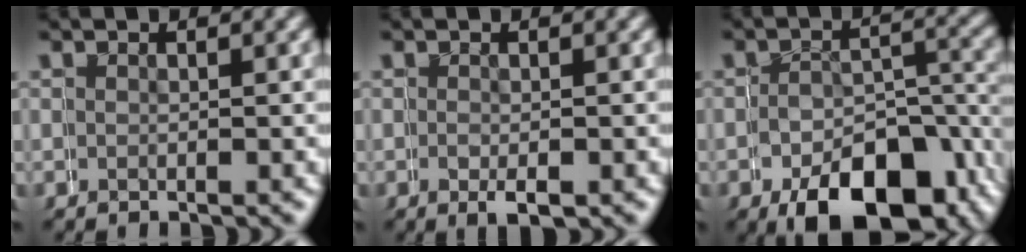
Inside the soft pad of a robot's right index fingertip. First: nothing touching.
{"total": 1.9, "force": [-0.6, 0.6, 1.7], "torque": [-0.021, -0.002, -0.008]}
{"total": 9.0, "force": [-5.0, 5.3, 5.4], "torque": [-0.069, -0.018, -0.073]}